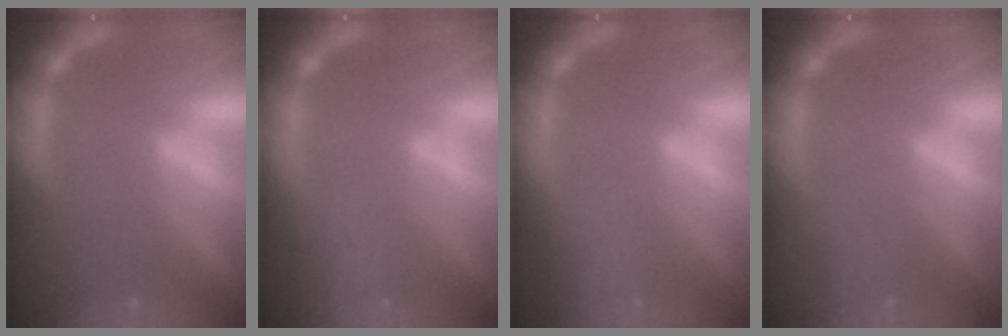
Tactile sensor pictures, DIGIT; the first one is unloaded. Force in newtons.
{"total": 2.9}
{"total": 3.5}
{"total": 0.9}